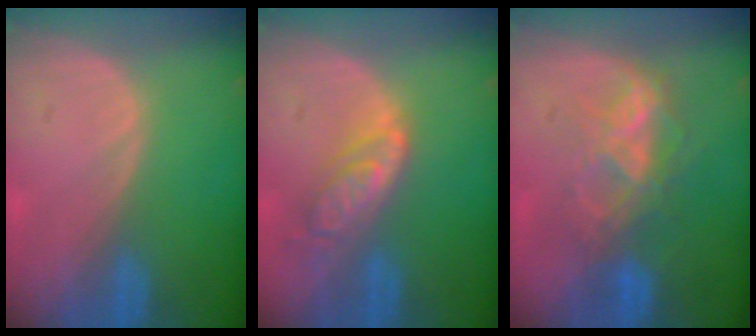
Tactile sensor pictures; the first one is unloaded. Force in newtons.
{"total": 6.2, "press": 5.5, "slide": 2.8}
{"total": 6.6, "press": 6.5, "slide": 1.3}